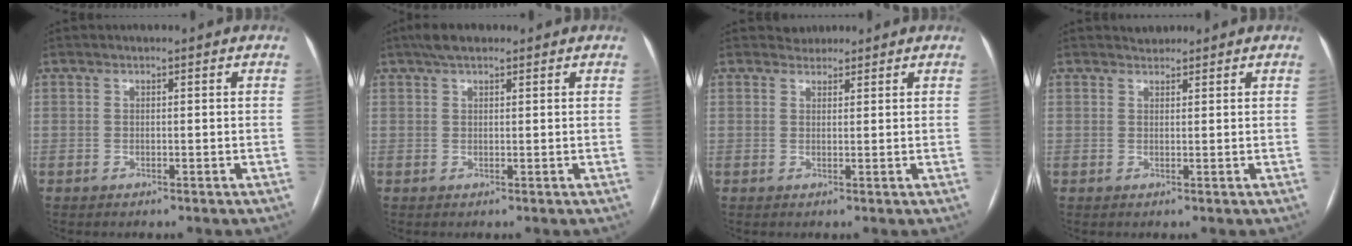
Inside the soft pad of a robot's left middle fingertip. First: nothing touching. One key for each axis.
{"total": 3.4, "fx": 2.5, "fy": 1.2, "fz": 2.0, "tx": -0.041, "ty": 0.020, "tz": 0.044}
{"total": 1.6, "fx": 1.5, "fy": 0.7, "fz": -0.4, "tx": 0.004, "ty": 0.006, "tz": 0.021}
{"total": 1.2, "fx": 1.1, "fy": 0.4, "fz": -0.2, "tx": -0.003, "ty": 0.005, "tz": 0.019}